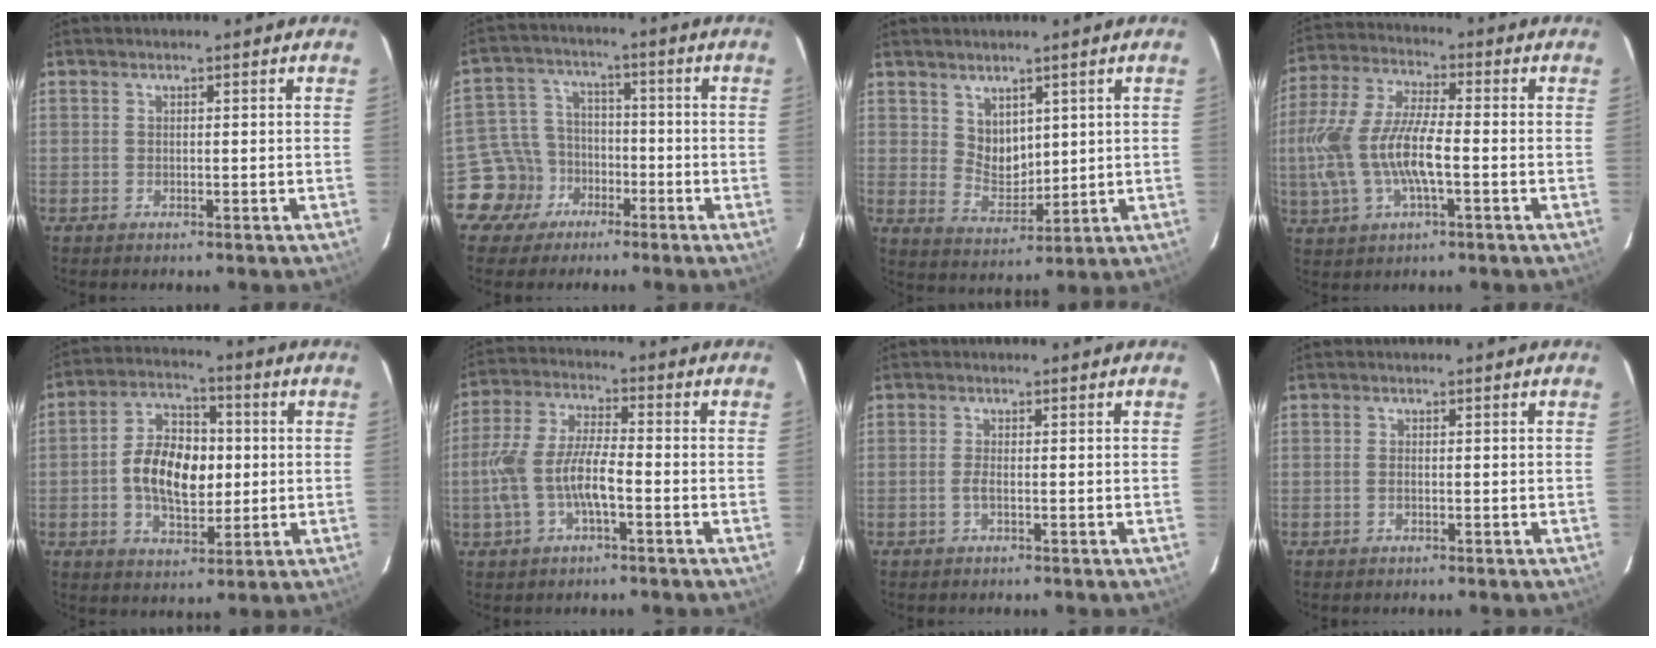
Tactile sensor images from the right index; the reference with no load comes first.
{"total": 9.1, "force": [-5.1, 7.5, 0.7], "torque": [-0.040, 0.030, -0.081]}
{"total": 5.7, "force": [3.1, 4.0, 2.7], "torque": [-0.040, 0.000, 0.069]}
{"total": 15.4, "force": [-2.7, 5.6, 14.1], "torque": [-0.301, 0.000, -0.053]}
{"total": 12.5, "force": [-0.6, 7.5, 10.0], "torque": [-0.190, 0.020, -0.007]}
{"total": 10.8, "force": [-3.0, 3.7, 9.7], "torque": [-0.207, 0.004, -0.056]}
{"total": 1.4, "force": [-0.5, 0.2, 1.3], "torque": [-0.028, -0.001, -0.010]}
{"total": 0.9, "force": [-0.3, 0.5, 0.7], "torque": [-0.016, 0.000, -0.006]}